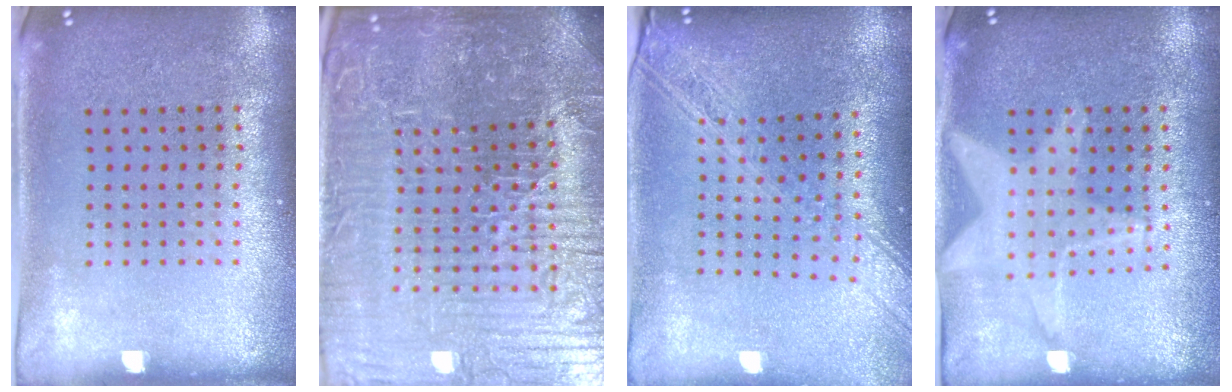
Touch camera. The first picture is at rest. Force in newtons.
{"total": 6.7, "press": 6.2, "slide": 2.5}
{"total": 2.2, "press": 1.8, "slide": 1.2}
{"total": 1.2, "press": 1.2, "slide": 0.2}